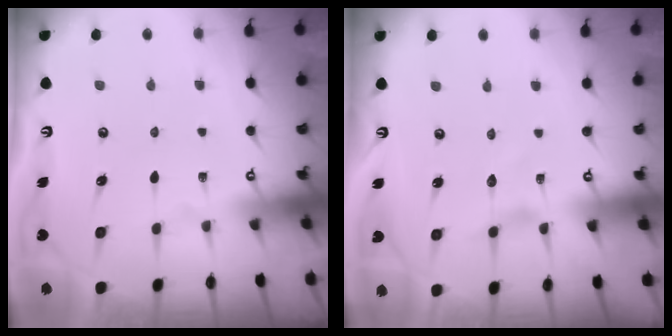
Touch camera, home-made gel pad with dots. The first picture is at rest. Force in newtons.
{"total": 0.0}